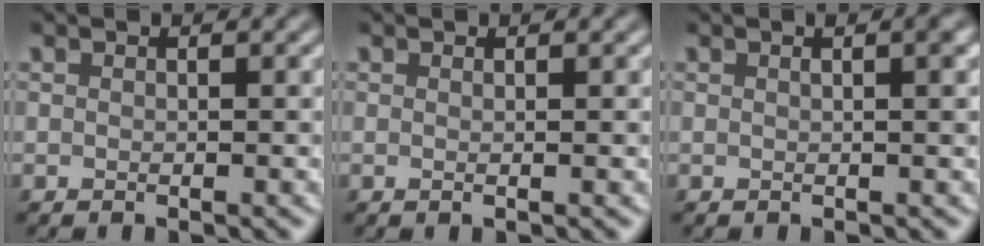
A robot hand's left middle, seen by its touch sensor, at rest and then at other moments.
{"total": 0.9, "force": [0.2, 0.3, 0.8], "torque": [-0.007, 0.001, -0.003]}
{"total": 1.9, "force": [0.5, 0.5, 1.8], "torque": [-0.017, 0.005, 0.004]}